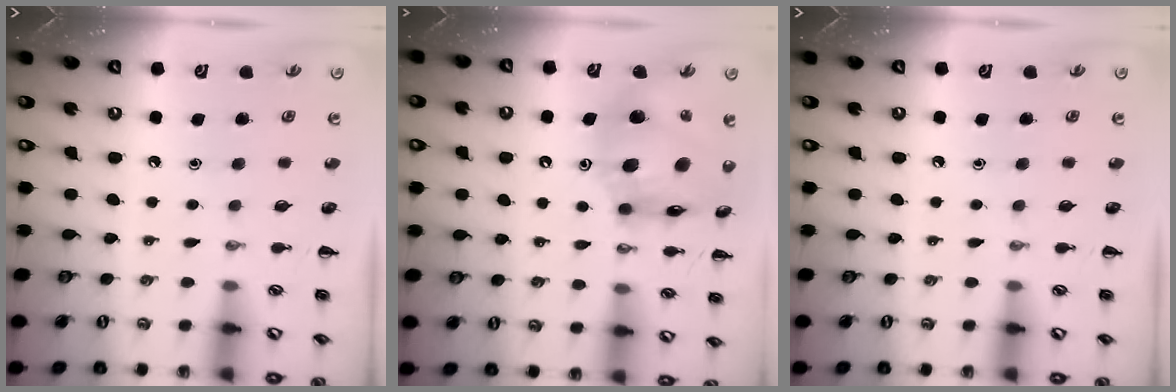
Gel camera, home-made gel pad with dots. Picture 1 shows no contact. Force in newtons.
{"total": 14.8, "press": 14.3, "slide": 4.1}
{"total": 0.0}